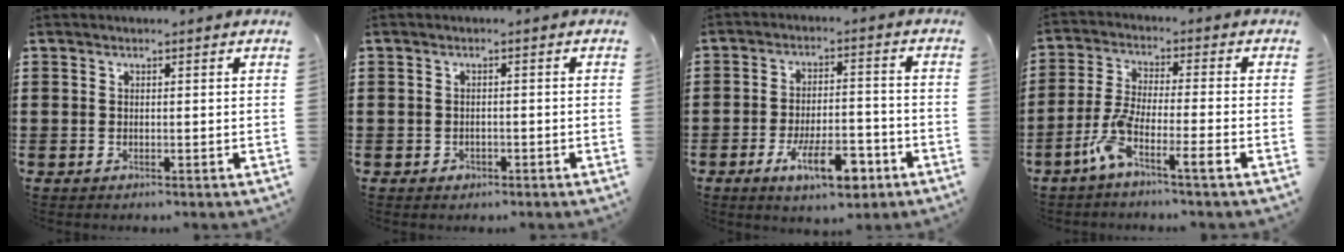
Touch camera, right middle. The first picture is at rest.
{"total": 0.7, "force": [-0.4, 0.5, 0.2], "torque": [-0.005, 0.000, -0.009]}
{"total": 9.1, "force": [-5.1, 3.3, 6.7], "torque": [-0.121, 0.009, -0.090]}
{"total": 6.3, "force": [-4.2, 0.6, 4.6], "torque": [-0.103, -0.007, -0.082]}